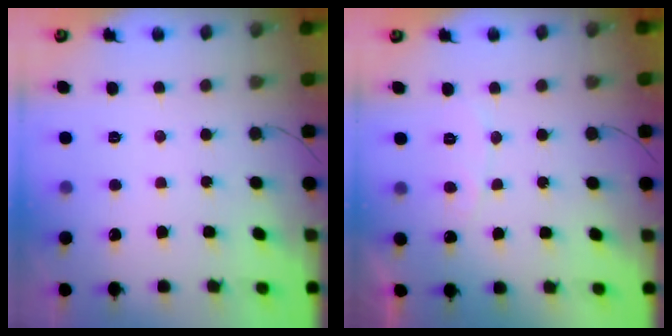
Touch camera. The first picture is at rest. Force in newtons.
{"total": 4.8, "press": 4.8, "slide": 0.4}